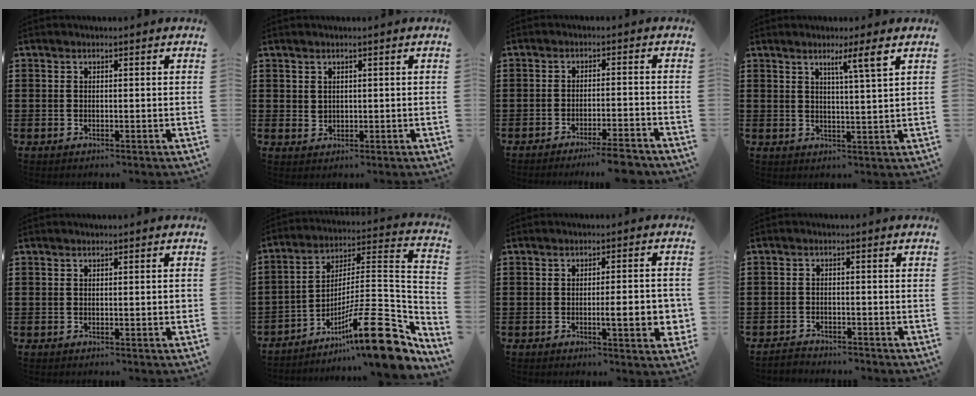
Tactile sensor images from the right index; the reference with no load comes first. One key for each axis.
{"total": 1.6, "fx": 1.2, "fy": 0.9, "fz": 0.2, "tx": -0.007, "ty": 0.003, "tz": 0.024}
{"total": 4.5, "fx": -4.0, "fy": -0.5, "fz": 2.0, "tx": -0.033, "ty": -0.012, "tz": -0.075}
{"total": 4.2, "fx": 2.3, "fy": -0.6, "fz": 3.5, "tx": -0.065, "ty": -0.007, "tz": 0.033}
{"total": 0.9, "fx": -0.1, "fy": 0.1, "fz": 0.9, "tx": -0.016, "ty": -0.001, "tz": -0.002}
{"total": 17.4, "fx": -9.2, "fy": 3.5, "fz": 14.4, "tx": -0.205, "ty": 0.012, "tz": -0.151}
{"total": 6.7, "fx": -1.5, "fy": 1.3, "fz": 6.4, "tx": -0.085, "ty": -0.009, "tz": -0.024}
{"total": 1.9, "fx": -1.9, "fy": 0.2, "fz": -0.1, "tx": -0.004, "ty": 0.001, "tz": -0.043}